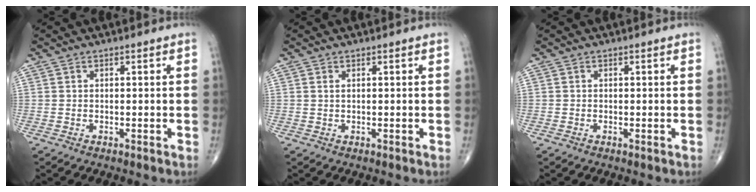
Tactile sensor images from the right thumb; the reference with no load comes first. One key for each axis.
{"total": 0.5, "fx": 0.3, "fy": 0.2, "fz": 0.4, "tx": -0.011, "ty": 0.003, "tz": 0.006}
{"total": 0.0}